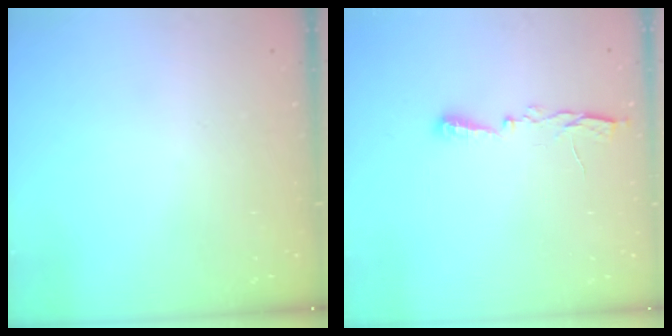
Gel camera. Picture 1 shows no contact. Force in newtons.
{"total": 5.2, "press": 5.1, "slide": 0.8}